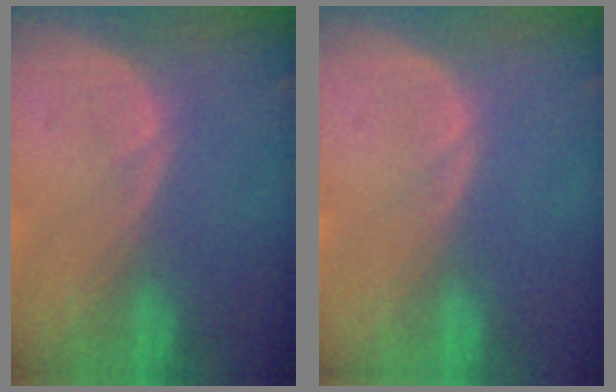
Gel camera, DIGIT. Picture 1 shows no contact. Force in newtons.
{"total": 0.0}